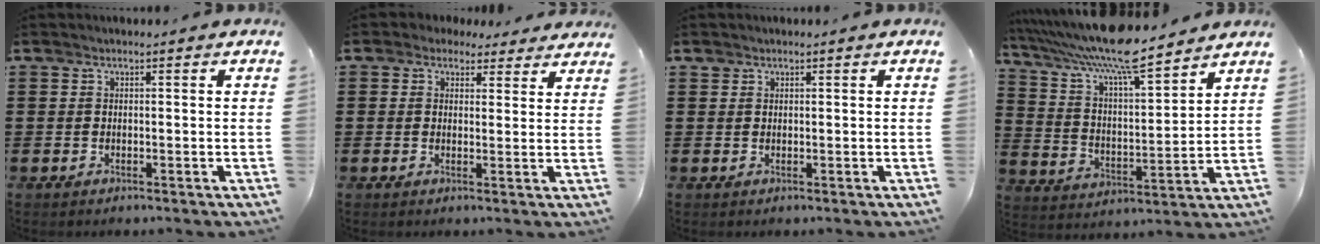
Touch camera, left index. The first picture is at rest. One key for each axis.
{"total": 2.6, "fx": 2.1, "fy": 1.5, "fz": 0.6, "tx": -0.020, "ty": 0.002, "tz": 0.039}
{"total": 0.8, "fx": 0.6, "fy": 0.4, "fz": 0.1, "tx": -0.004, "ty": 0.003, "tz": 0.013}
{"total": 9.4, "fx": 8.3, "fy": 0.5, "fz": 4.5, "tx": -0.120, "ty": -0.053, "tz": 0.140}